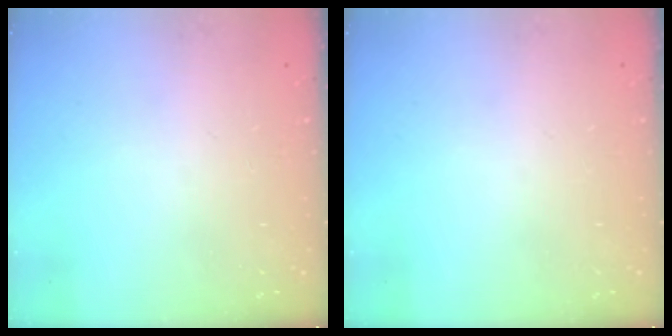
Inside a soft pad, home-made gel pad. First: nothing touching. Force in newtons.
{"total": 0.0}